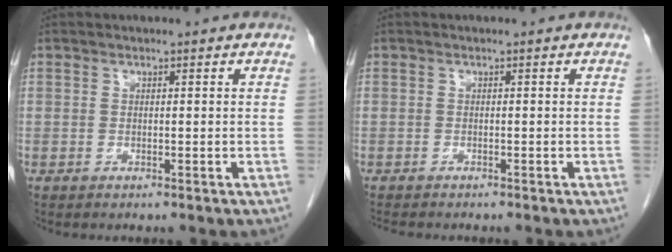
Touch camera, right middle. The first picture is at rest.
{"total": 3.1, "force": [-2.7, 0.6, 1.3], "torque": [-0.021, -0.006, -0.036]}